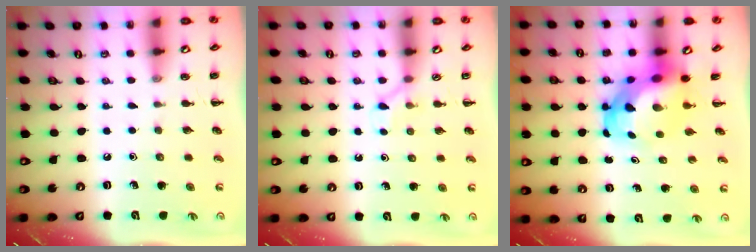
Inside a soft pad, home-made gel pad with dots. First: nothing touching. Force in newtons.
{"total": 2.6, "press": 2.5, "slide": 0.9}
{"total": 6.1, "press": 5.8, "slide": 1.8}